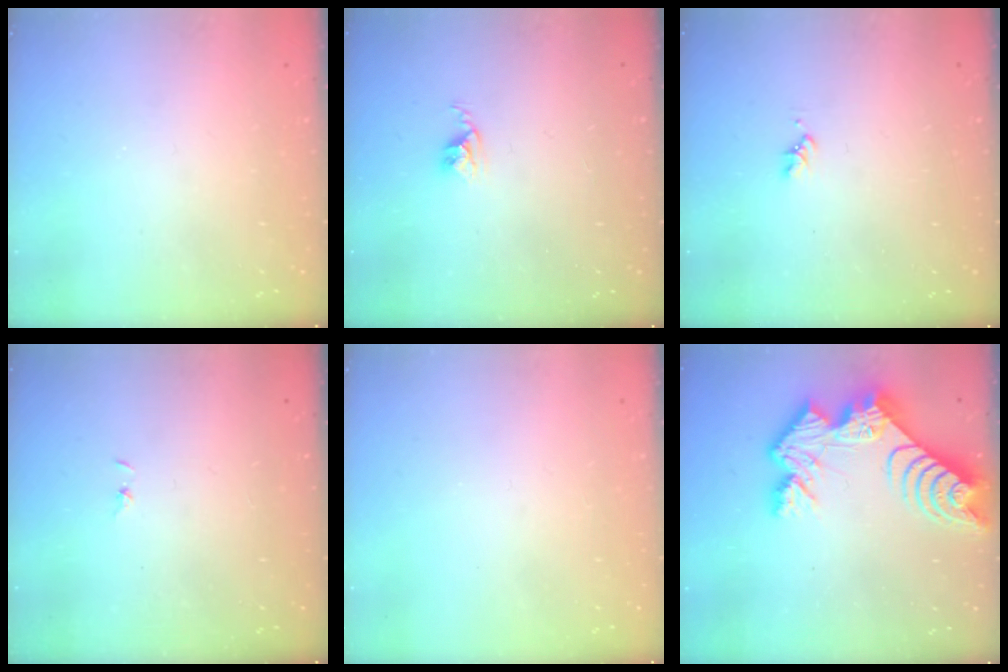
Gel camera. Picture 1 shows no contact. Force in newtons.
{"total": 2.8, "press": 2.7, "slide": 0.4}
{"total": 1.6, "press": 1.6, "slide": 0.3}
{"total": 0.7, "press": 0.7, "slide": 0.1}
{"total": 0.0}
{"total": 13.7, "press": 13.7, "slide": 1.1}